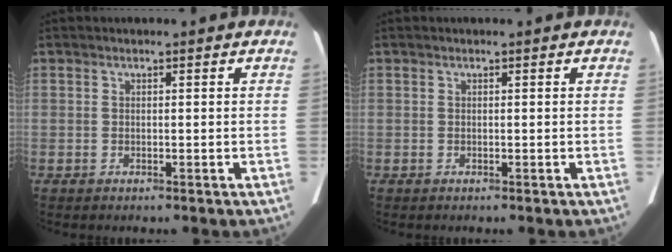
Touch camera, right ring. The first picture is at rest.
{"total": 0.0}